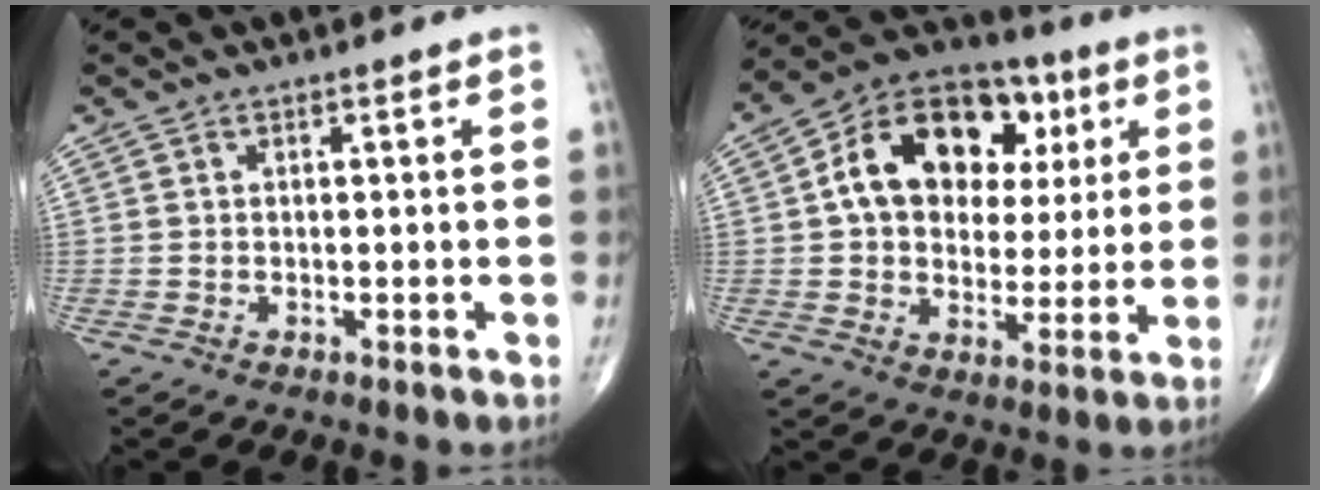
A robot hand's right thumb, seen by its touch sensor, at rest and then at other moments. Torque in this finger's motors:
{"motor_torque": [1.31, 3.03, 1.27, 0.27, 0.15]}